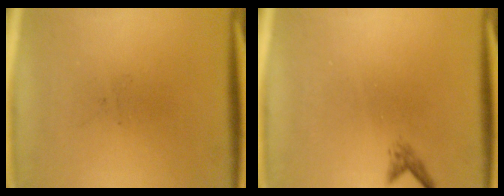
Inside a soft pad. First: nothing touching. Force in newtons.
{"total": 1.0}